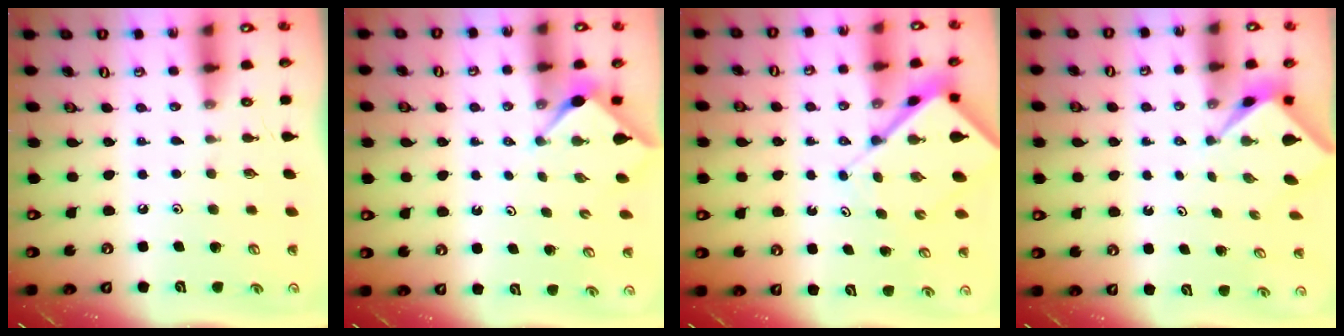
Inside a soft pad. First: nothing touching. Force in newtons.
{"total": 2.9, "press": 2.9, "slide": 0.4}
{"total": 8.2, "press": 8.1, "slide": 0.8}
{"total": 1.9, "press": 1.9, "slide": 0.2}